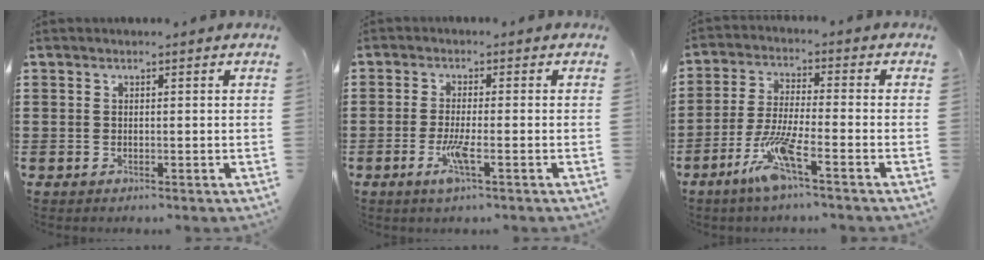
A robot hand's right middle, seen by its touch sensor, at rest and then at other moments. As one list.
[{"total": 4.2, "force": [-1.8, 0.2, 3.8], "torque": [-0.084, -0.017, -0.037]}, {"total": 7.8, "force": [-4.6, 1.0, 6.2], "torque": [-0.139, -0.012, -0.090]}]